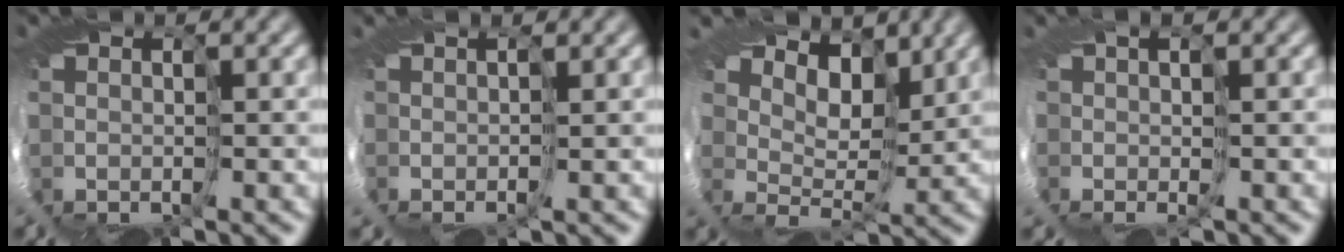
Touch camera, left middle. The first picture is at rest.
{"total": 1.5, "force": [1.1, -0.8, -0.5], "torque": [0.009, 0.011, 0.007]}
{"total": 5.3, "force": [4.9, 1.2, 1.8], "torque": [-0.021, 0.015, 0.044]}
{"total": 2.1, "force": [0.3, -2.0, -0.3], "torque": [0.020, 0.004, -0.015]}